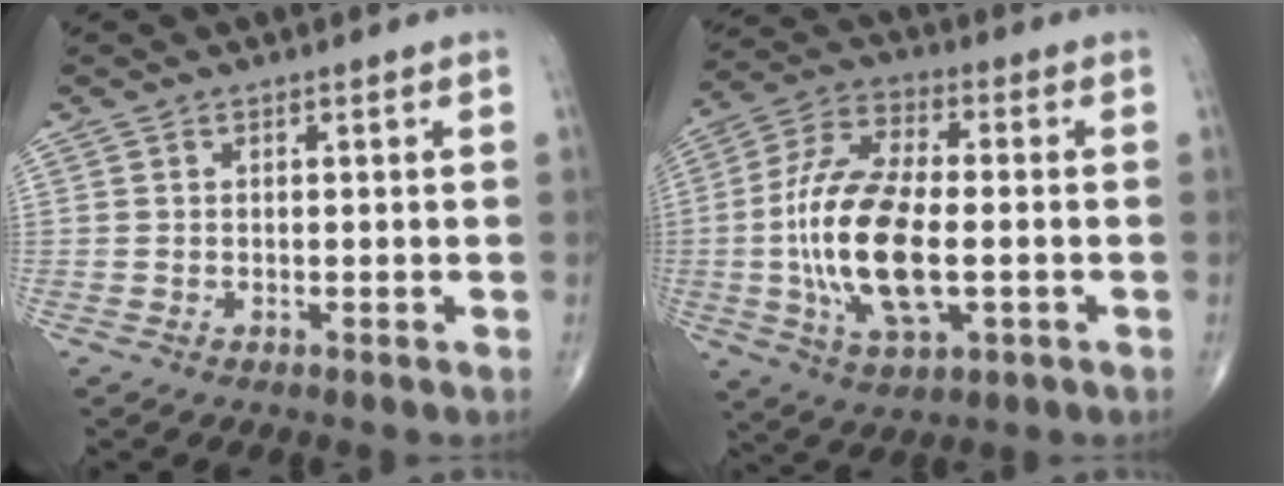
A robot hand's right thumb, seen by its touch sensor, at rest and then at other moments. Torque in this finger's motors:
{"motor_torque": [2.82, 2.19, 1.89, -0.55, 0.61]}